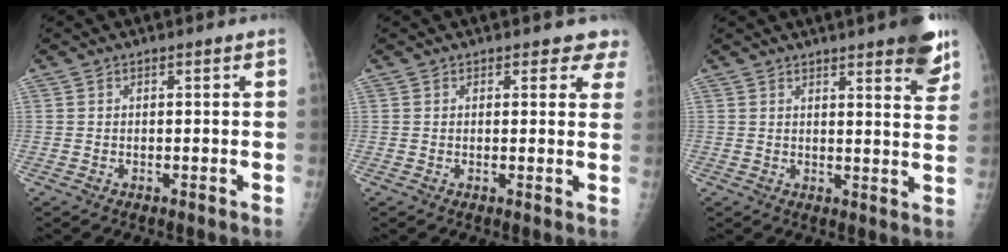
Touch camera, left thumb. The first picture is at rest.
{"total": 3.6, "force": [3.1, 1.8, 0.7], "torque": [0.028, -0.015, 0.016]}
{"total": 9.5, "force": [6.3, 1.9, 6.9], "torque": [-0.064, -0.029, 0.071]}